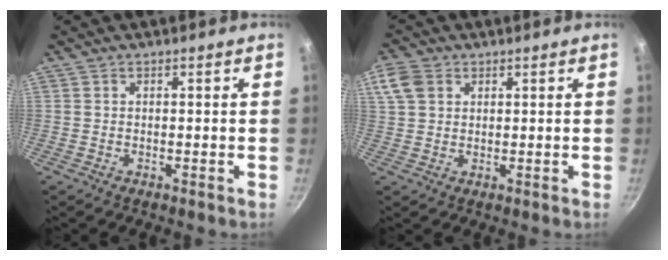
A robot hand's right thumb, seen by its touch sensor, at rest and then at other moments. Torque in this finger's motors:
{"motor_torque": [-0.32, 0.48, 0.12, 0.18, 0.00]}